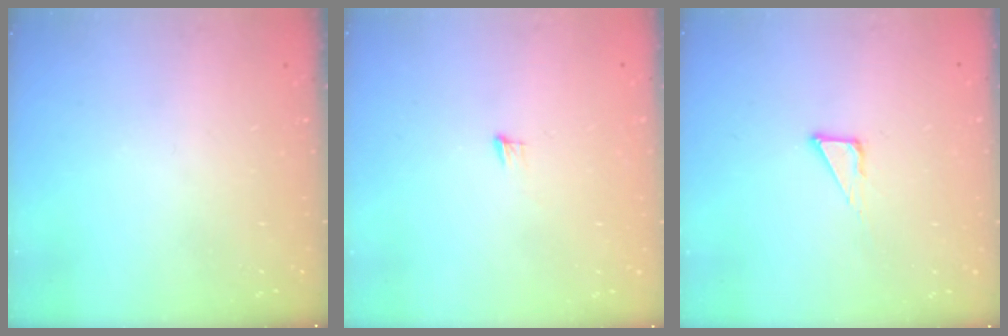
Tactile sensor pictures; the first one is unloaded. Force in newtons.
{"total": 3.9, "press": 3.8, "slide": 0.9}
{"total": 3.8, "press": 3.8, "slide": 0.3}